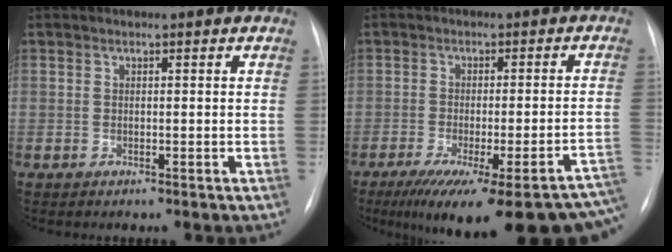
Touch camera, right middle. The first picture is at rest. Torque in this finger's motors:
{"motor_torque": [1.07, -1.06, 0.52, 0.10]}